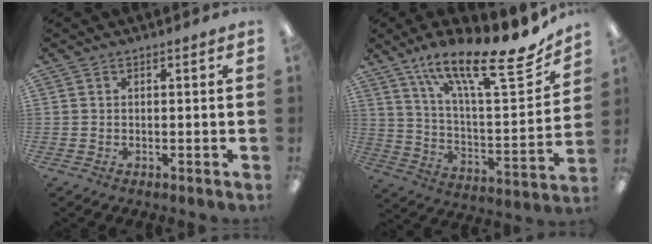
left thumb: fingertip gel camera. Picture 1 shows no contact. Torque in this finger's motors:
{"motor_torque": [0.48, 0.22, 1.42, -1.36, 0.37]}